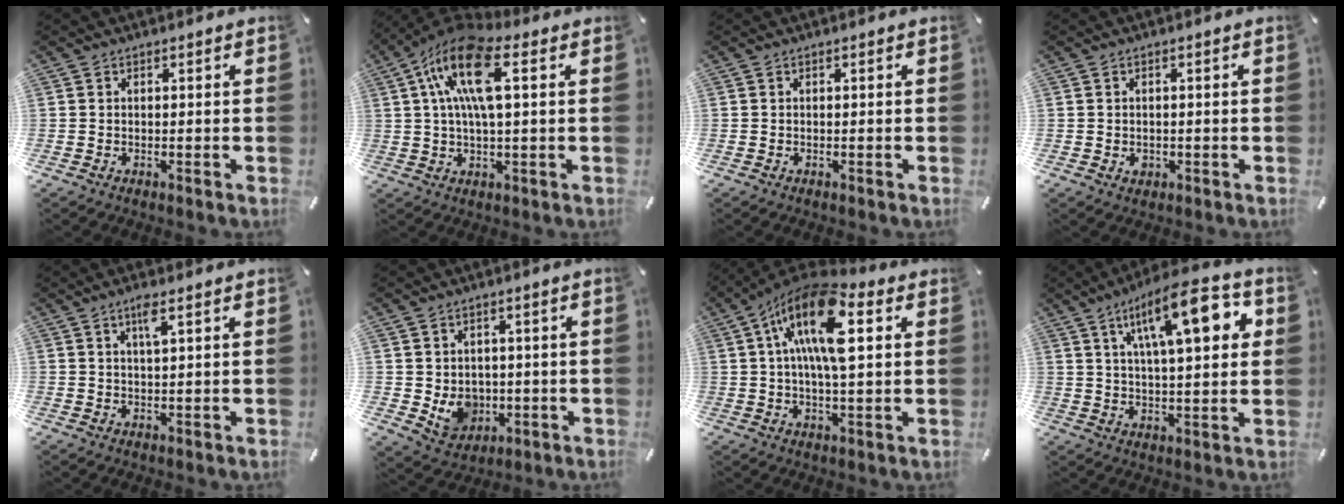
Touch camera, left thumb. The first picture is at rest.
{"total": 15.5, "force": [4.6, 6.2, 13.5], "torque": [-0.270, 0.000, 0.078]}
{"total": 0.0}
{"total": 1.5, "force": [-0.2, 1.3, 0.6], "torque": [-0.011, 0.004, -0.006]}
{"total": 3.7, "force": [2.0, 0.4, 3.1], "torque": [-0.067, 0.002, 0.032]}
{"total": 7.1, "force": [0.0, 6.7, 2.2], "torque": [-0.032, -0.006, 0.006]}
{"total": 17.0, "force": [5.1, 6.9, 14.7], "torque": [-0.271, -0.006, 0.084]}
{"total": 18.0, "force": [7.7, 6.1, 15.1], "torque": [-0.237, -0.018, 0.116]}